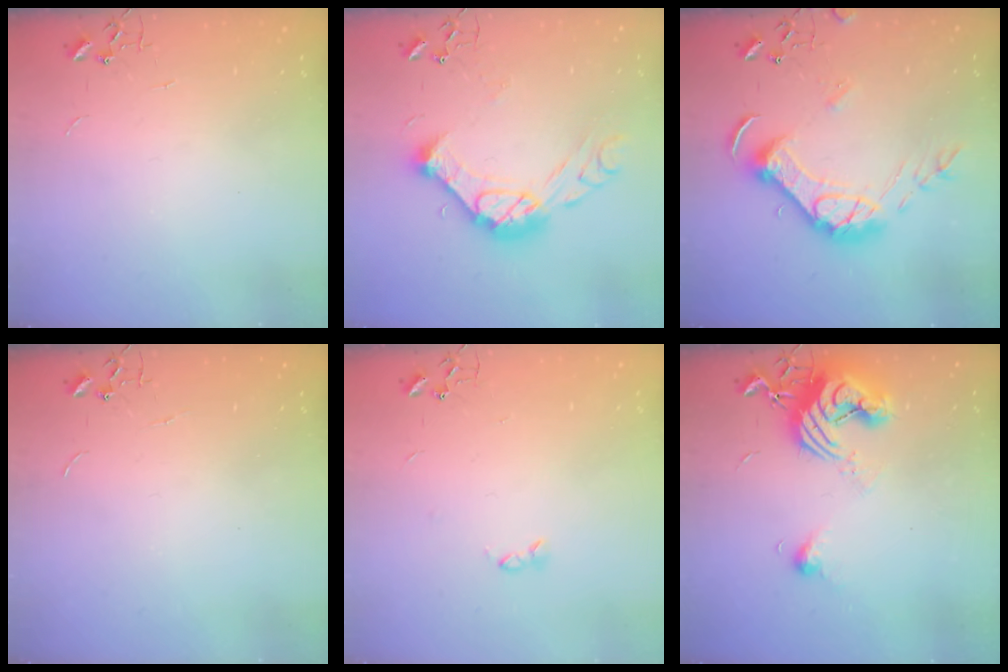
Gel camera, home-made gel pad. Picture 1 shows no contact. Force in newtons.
{"total": 17.4, "press": 17.3, "slide": 1.6}
{"total": 15.3, "press": 15.2, "slide": 1.7}
{"total": 0.0}
{"total": 2.6, "press": 2.5, "slide": 0.5}
{"total": 12.0, "press": 11.9, "slide": 1.8}